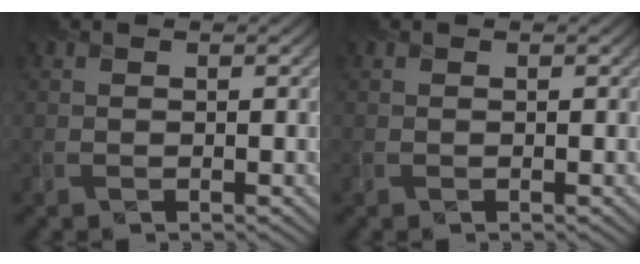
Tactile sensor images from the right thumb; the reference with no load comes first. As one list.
[{"total": 0.0}]